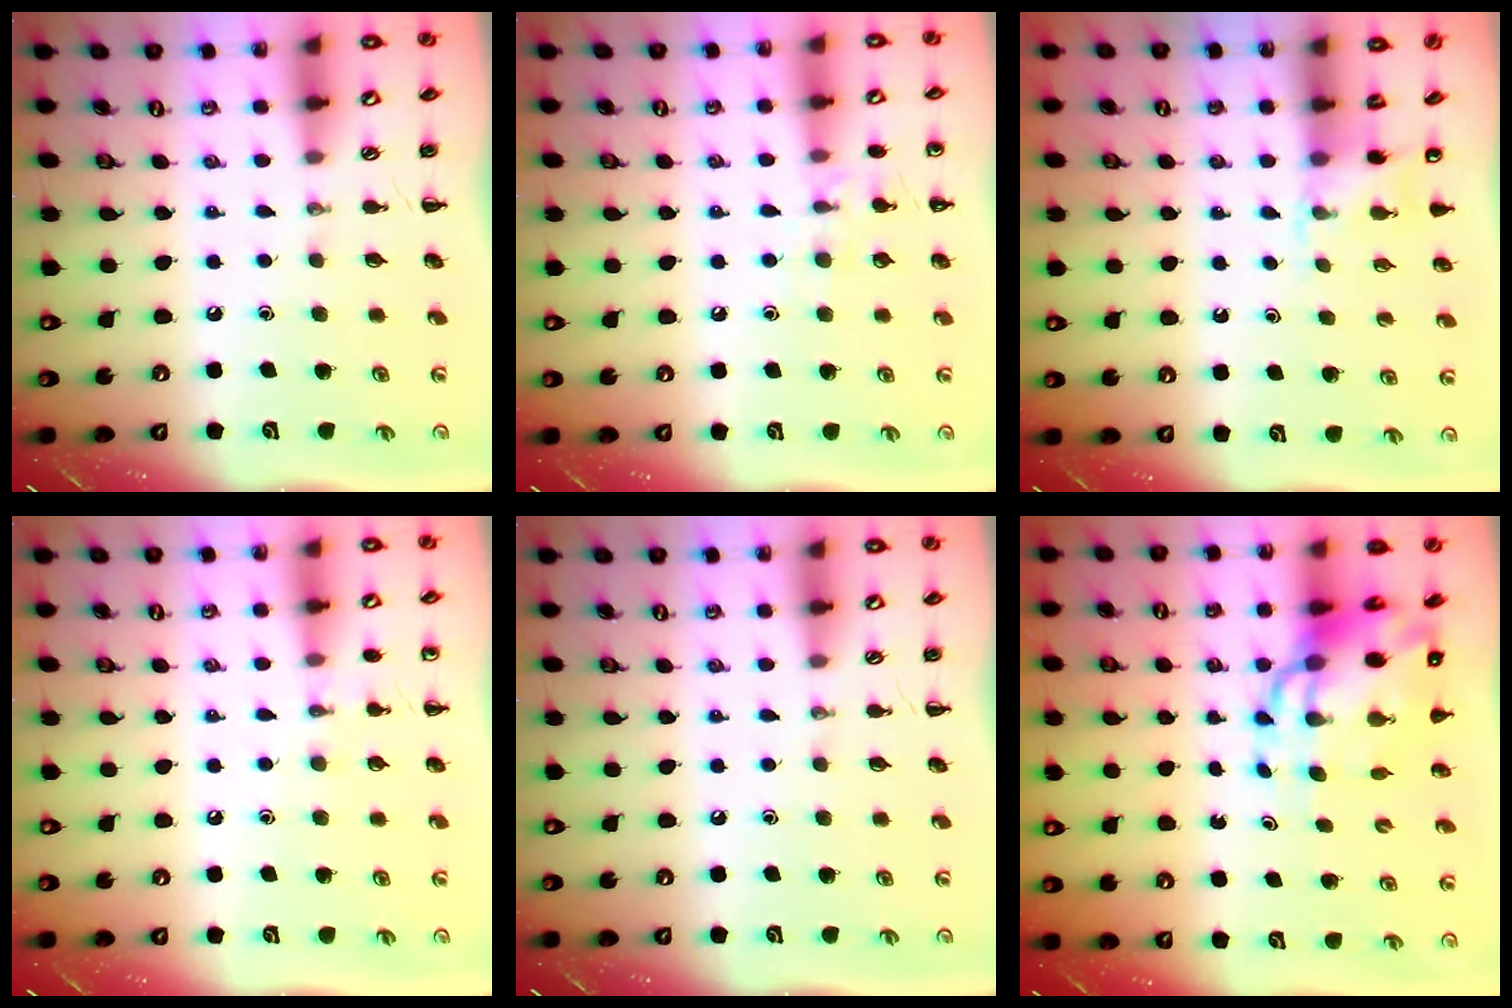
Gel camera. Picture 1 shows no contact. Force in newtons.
{"total": 8.3, "press": 8.0, "slide": 1.9}
{"total": 4.4, "press": 4.2, "slide": 1.2}
{"total": 5.5, "press": 5.2, "slide": 1.5}
{"total": 0.0}
{"total": 12.7, "press": 12.3, "slide": 3.5}